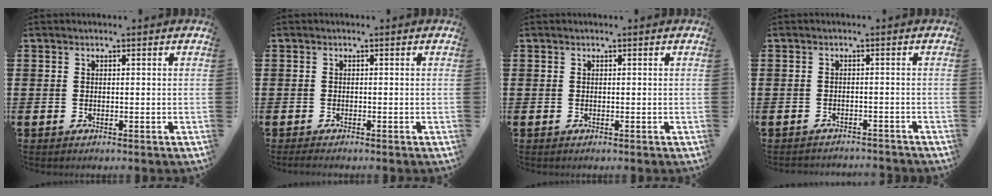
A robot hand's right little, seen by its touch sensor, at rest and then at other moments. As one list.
[{"total": 0.0}, {"total": 0.0}, {"total": 1.3, "force": [-1.3, 0.0, -0.1], "torque": [-0.003, 0.003, -0.027]}]